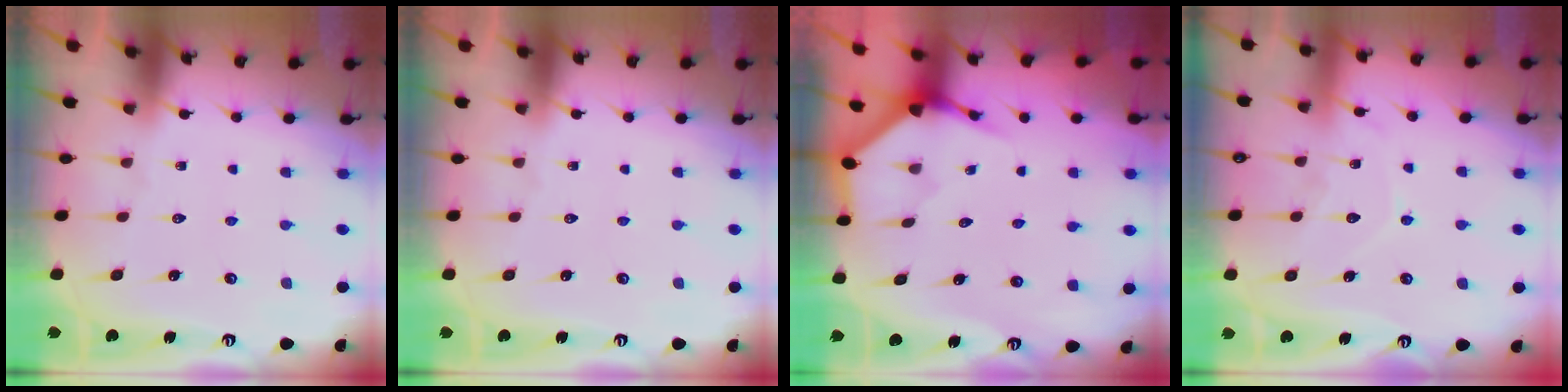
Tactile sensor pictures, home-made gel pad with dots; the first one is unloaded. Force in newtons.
{"total": 0.0}
{"total": 3.7, "press": 3.7, "slide": 0.2}
{"total": 8.5, "press": 8.5, "slide": 0.7}